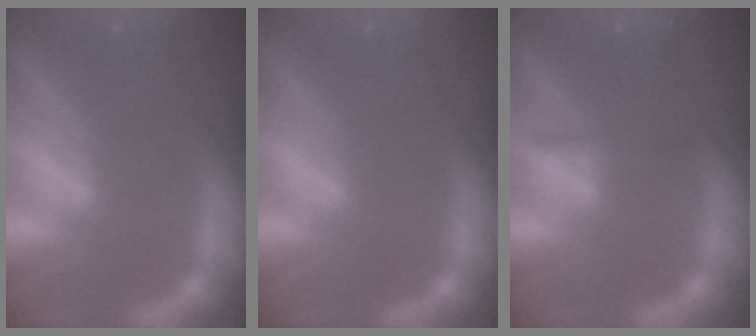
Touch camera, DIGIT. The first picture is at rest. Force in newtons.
{"total": 0.0}
{"total": 1.4}